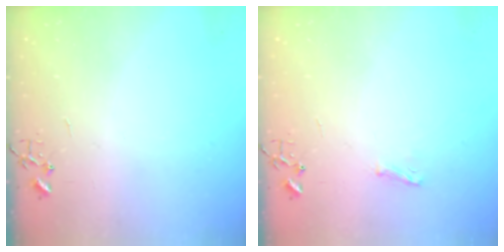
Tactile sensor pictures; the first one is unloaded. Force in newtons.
{"total": 5.5, "press": 5.5, "slide": 0.7}